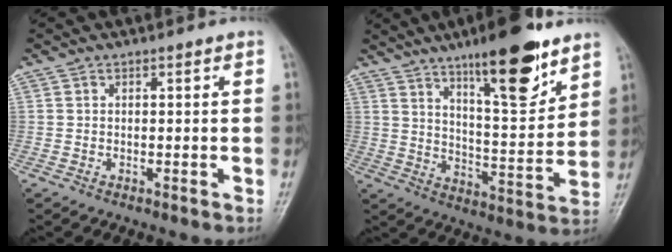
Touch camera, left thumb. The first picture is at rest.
{"total": 16.6, "force": [10.7, 4.4, 12.0], "torque": [-0.155, -0.066, 0.174]}